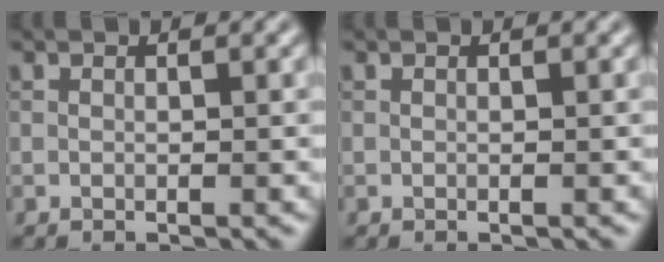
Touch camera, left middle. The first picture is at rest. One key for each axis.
{"total": 0.0}